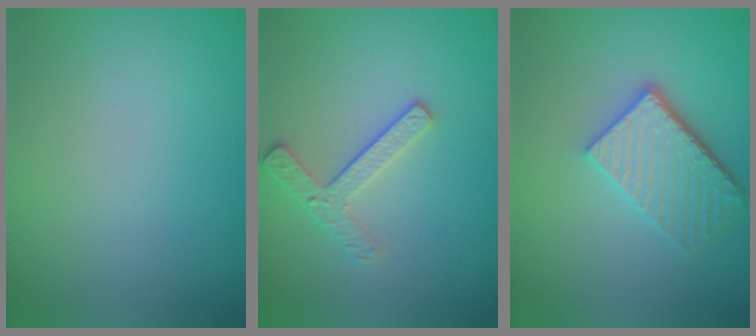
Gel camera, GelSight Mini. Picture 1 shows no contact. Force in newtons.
{"total": 2.4, "press": 2.3, "slide": 0.8}
{"total": 4.5, "press": 3.6, "slide": 2.6}